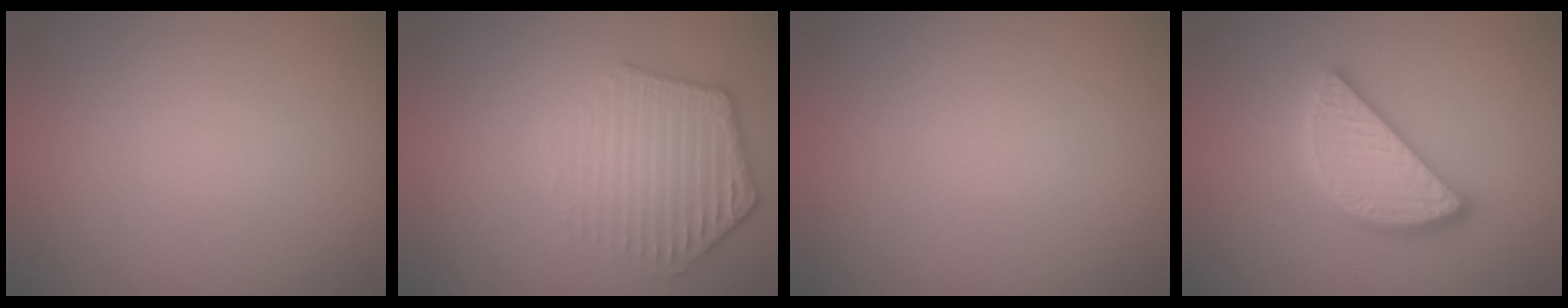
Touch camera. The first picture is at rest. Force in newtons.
{"total": 4.3, "press": 3.3, "slide": 2.7}
{"total": 0.0}
{"total": 4.7, "press": 4.7, "slide": 0.5}